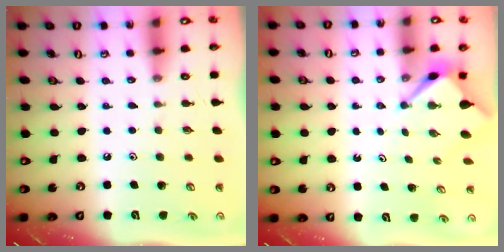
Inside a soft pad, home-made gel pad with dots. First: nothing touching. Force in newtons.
{"total": 2.9, "press": 2.9, "slide": 0.2}